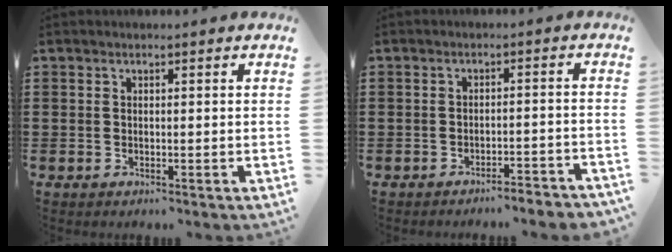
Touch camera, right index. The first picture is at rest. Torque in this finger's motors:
{"motor_torque": [1.08, 1.06, 0.08, 0.00]}